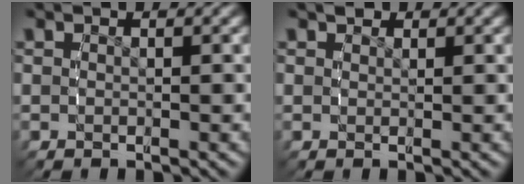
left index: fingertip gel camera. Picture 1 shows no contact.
{"total": 1.0, "force": [0.9, 0.4, 0.0], "torque": [0.004, -0.001, 0.015]}